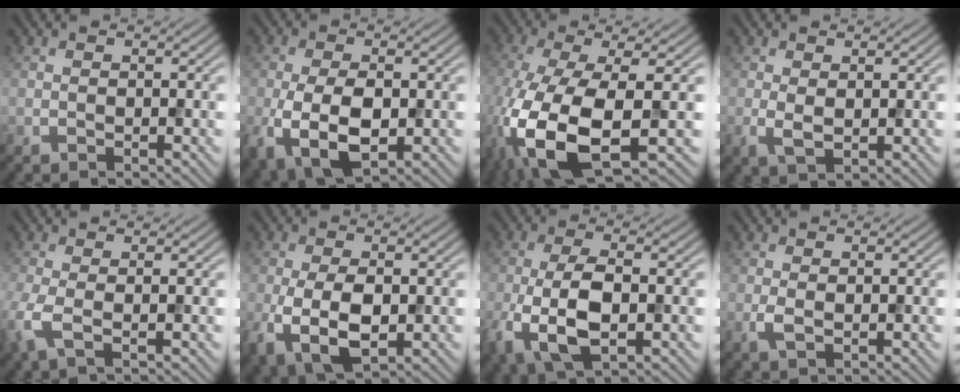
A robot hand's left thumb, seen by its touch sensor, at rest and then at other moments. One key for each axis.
{"total": 8.6, "fx": -2.0, "fy": 4.8, "fz": 6.9, "tx": -0.154, "ty": -0.020, "tz": -0.036}
{"total": 14.9, "fx": -4.8, "fy": 5.8, "fz": 12.9, "tx": -0.322, "ty": -0.045, "tz": -0.073}
{"total": 2.3, "fx": 0.5, "fy": 1.1, "fz": 1.9, "tx": -0.045, "ty": -0.003, "tz": 0.010}
{"total": 3.7, "fx": -0.8, "fy": 1.2, "fz": 3.4, "tx": -0.092, "ty": -0.005, "tz": -0.023}
{"total": 7.7, "fx": -1.7, "fy": 4.3, "fz": 6.3, "tx": -0.144, "ty": -0.020, "tz": -0.026}
{"total": 8.6, "fx": -2.4, "fy": 3.9, "fz": 7.3, "tx": -0.164, "ty": -0.008, "tz": -0.047}
{"total": 1.6, "fx": -0.2, "fy": 0.7, "fz": 1.4, "tx": -0.035, "ty": -0.002, "tz": -0.005}